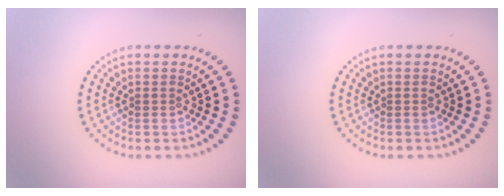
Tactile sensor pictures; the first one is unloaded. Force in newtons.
{"total": 0.0}